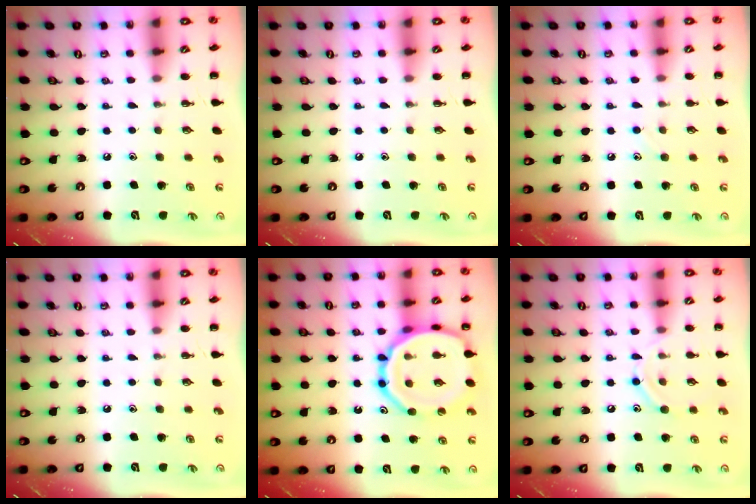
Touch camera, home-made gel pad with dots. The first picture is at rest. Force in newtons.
{"total": 0.0}
{"total": 5.3, "press": 4.9, "slide": 2.0}
{"total": 0.0}
{"total": 19.0, "press": 18.9, "slide": 1.6}
{"total": 8.9, "press": 8.9, "slide": 1.1}